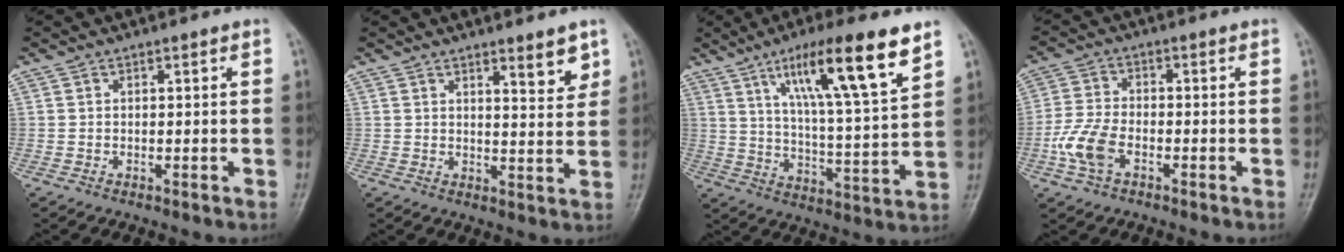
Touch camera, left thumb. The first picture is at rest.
{"total": 5.3, "force": [3.5, 1.2, 3.8], "torque": [-0.042, -0.028, 0.049]}
{"total": 18.0, "force": [10.1, 2.5, 14.7], "torque": [-0.233, -0.038, 0.172]}
{"total": 7.1, "force": [-3.0, 4.1, 5.0], "torque": [-0.112, 0.013, -0.063]}